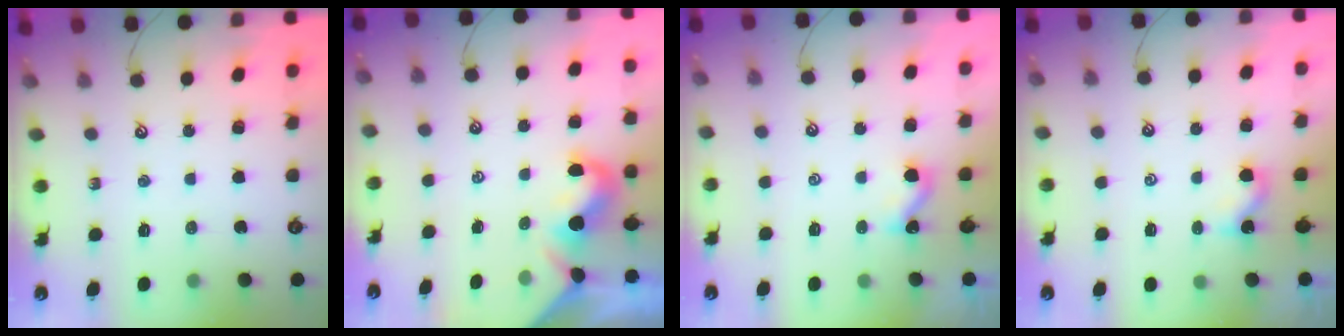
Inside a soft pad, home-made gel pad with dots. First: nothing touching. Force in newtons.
{"total": 1.9, "press": 1.8, "slide": 0.6}
{"total": 2.5, "press": 2.5, "slide": 0.3}
{"total": 1.8, "press": 1.7, "slide": 0.3}